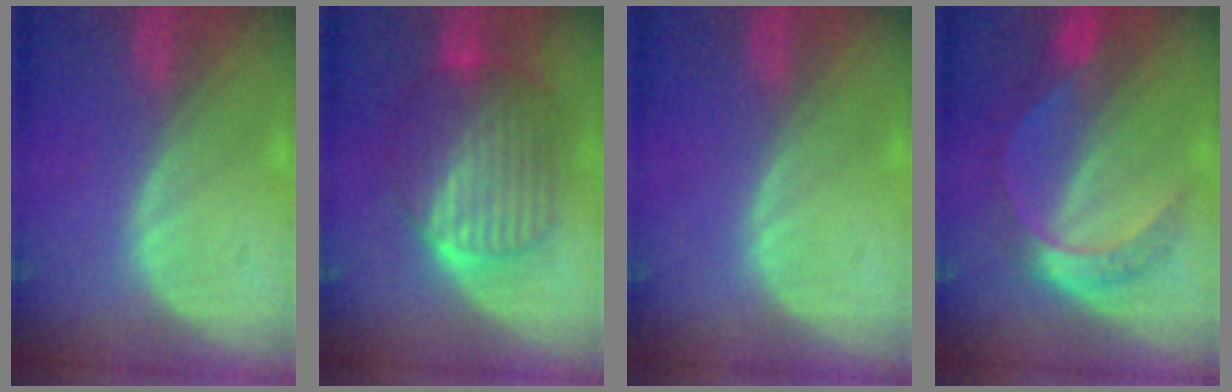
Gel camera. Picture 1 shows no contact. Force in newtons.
{"total": 10.2, "press": 10.1, "slide": 0.7}
{"total": 0.0}
{"total": 6.7, "press": 6.6, "slide": 0.4}